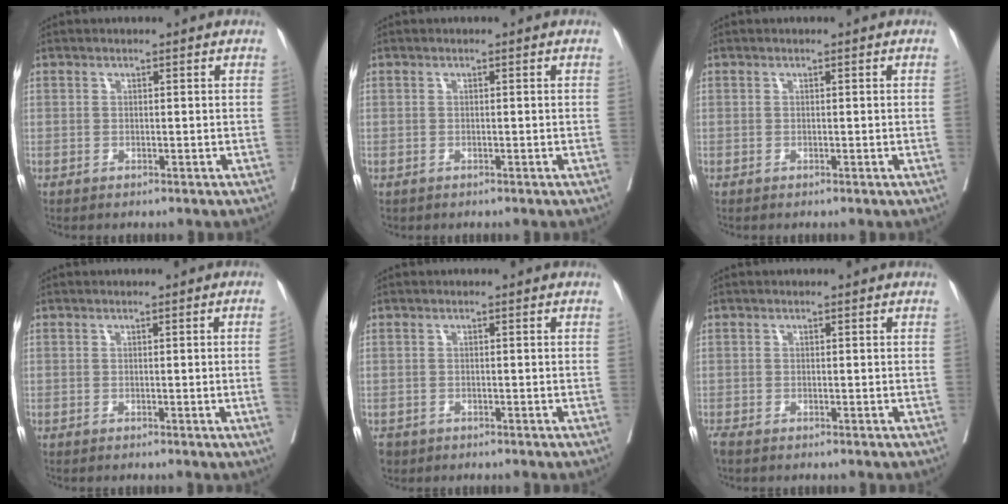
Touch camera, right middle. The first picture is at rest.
{"total": 0.0}
{"total": 0.0}
{"total": 2.7, "force": [-0.3, -1.2, 2.4], "torque": [-0.031, -0.004, 0.000]}
{"total": 2.6, "force": [-1.8, 1.8, 0.4], "torque": [-0.009, -0.001, -0.031]}
{"total": 1.2, "force": [-1.0, 0.3, 0.6], "torque": [-0.018, -0.006, -0.019]}